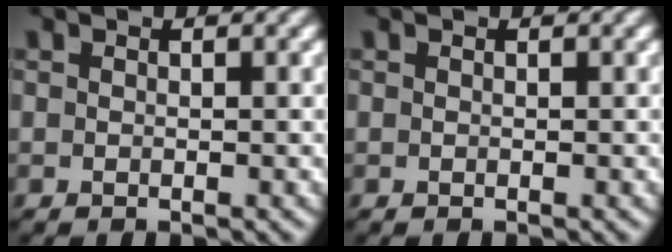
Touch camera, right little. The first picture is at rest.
{"total": 0.0}